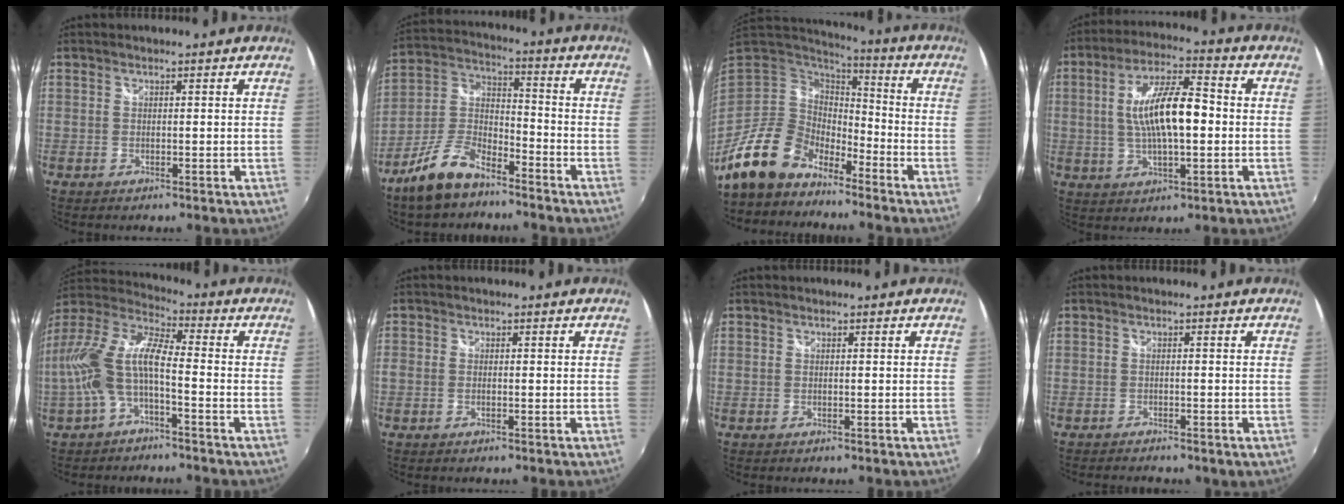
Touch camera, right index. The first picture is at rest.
{"total": 11.5, "force": [-8.0, 4.6, 6.7], "torque": [-0.156, 0.008, -0.153]}
{"total": 14.3, "force": [-10.9, 7.4, 5.5], "torque": [-0.128, 0.011, -0.199]}
{"total": 13.0, "force": [0.1, 4.1, 12.4], "torque": [-0.228, 0.010, 0.003]}
{"total": 13.3, "force": [-2.9, 4.3, 12.2], "torque": [-0.257, 0.011, -0.058]}
{"total": 2.6, "force": [-0.8, 2.0, 1.5], "torque": [-0.031, -0.001, -0.018]}
{"total": 0.0}
{"total": 3.9, "force": [-3.1, 1.2, 2.0], "torque": [-0.041, -0.014, -0.047]}